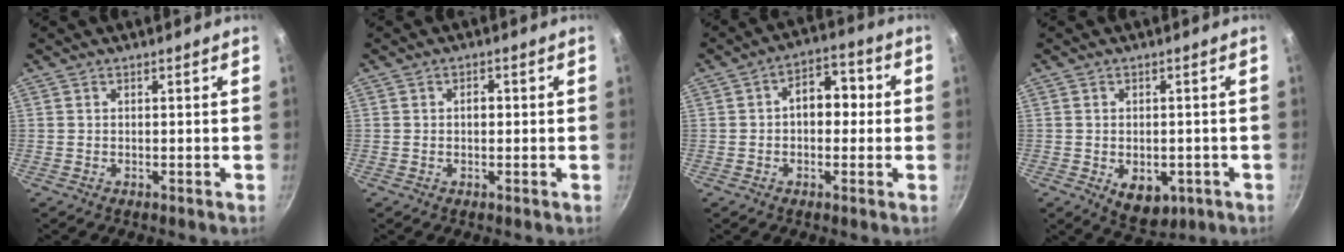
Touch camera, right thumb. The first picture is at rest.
{"total": 1.8, "force": [0.0, 1.1, 1.4], "torque": [-0.018, 0.010, -0.001]}
{"total": 7.9, "force": [0.3, 5.1, 6.0], "torque": [-0.060, 0.030, -0.005]}
{"total": 7.1, "force": [-2.3, 4.7, 4.9], "torque": [-0.051, 0.006, -0.019]}